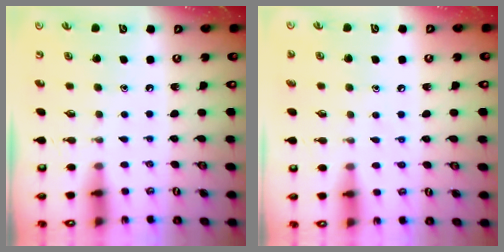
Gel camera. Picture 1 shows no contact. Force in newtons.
{"total": 5.3, "press": 5.3, "slide": 0.5}